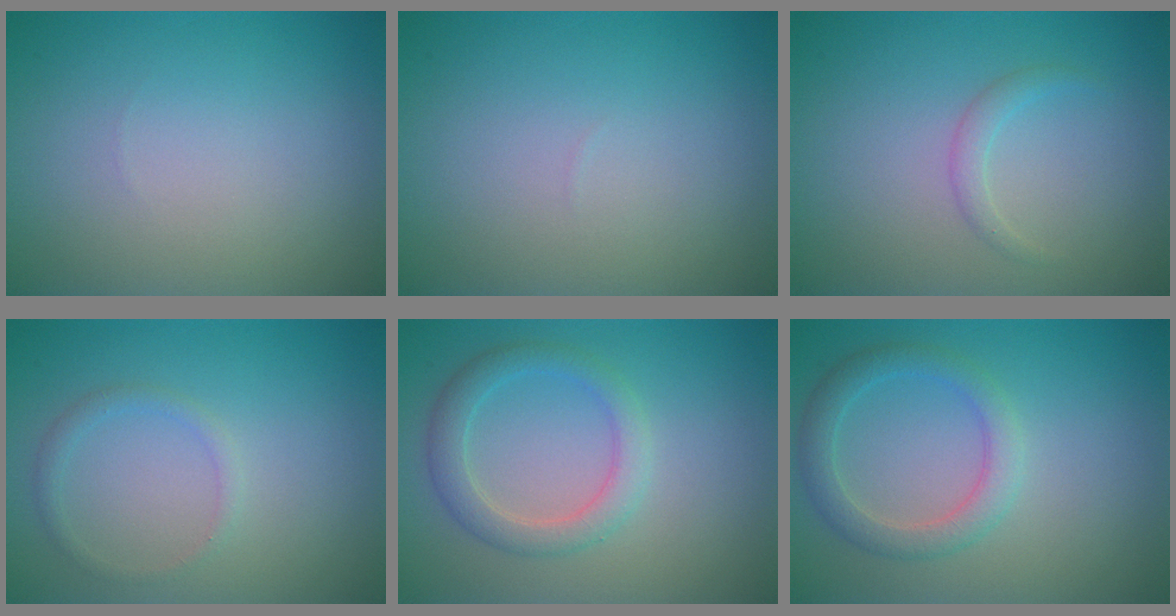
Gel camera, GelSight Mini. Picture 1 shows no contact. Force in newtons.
{"total": 0.0}
{"total": 1.2, "press": 1.2, "slide": 0.1}
{"total": 1.1, "press": 1.1, "slide": 0.1}
{"total": 3.1, "press": 3.1, "slide": 0.2}
{"total": 2.9, "press": 2.9, "slide": 0.1}